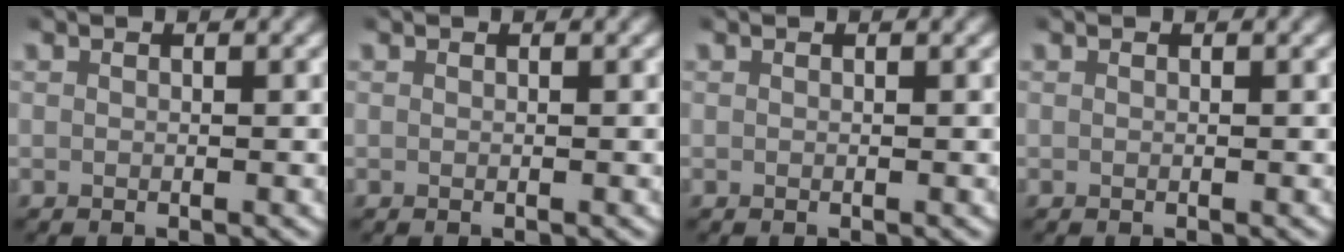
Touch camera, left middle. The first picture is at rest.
{"total": 0.0}
{"total": 0.0}
{"total": 0.0}